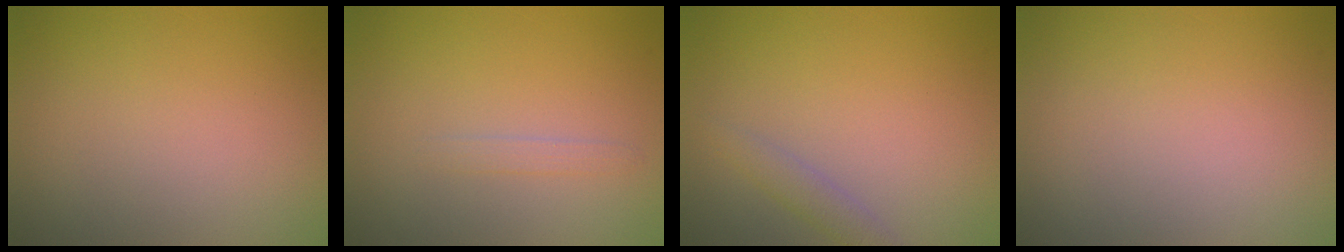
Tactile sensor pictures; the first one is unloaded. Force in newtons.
{"total": 0.8, "press": 0.8, "slide": 0.0}
{"total": 1.5, "press": 1.5, "slide": 0.1}
{"total": 0.0}